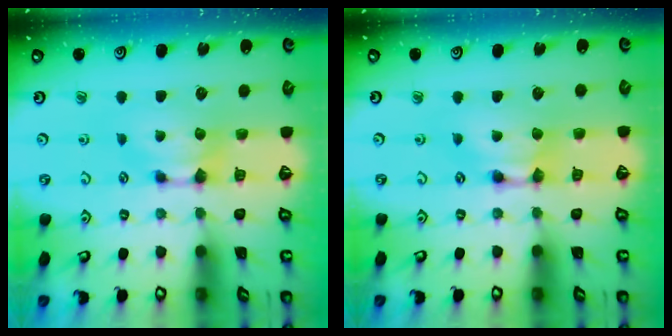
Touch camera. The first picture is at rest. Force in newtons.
{"total": 1.9, "press": 1.9, "slide": 0.1}